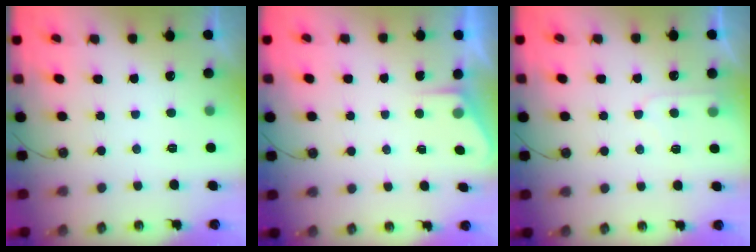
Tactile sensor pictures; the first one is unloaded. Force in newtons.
{"total": 2.2, "press": 2.2, "slide": 0.4}
{"total": 5.3, "press": 5.2, "slide": 0.6}